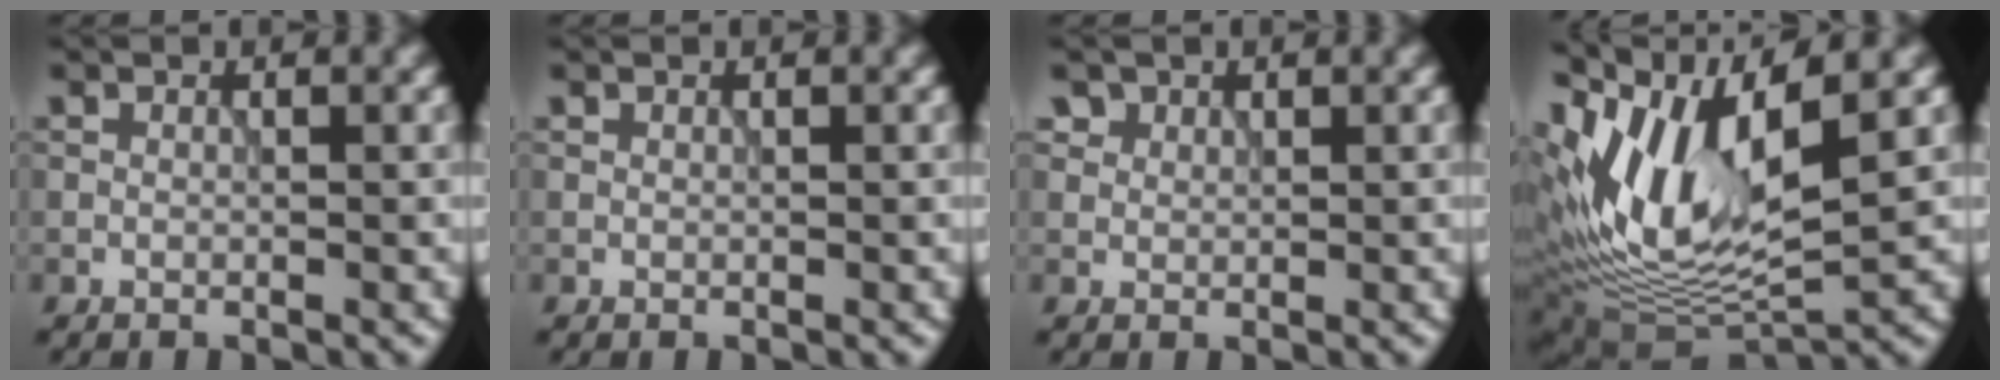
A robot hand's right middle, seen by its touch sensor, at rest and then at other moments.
{"total": 0.0}
{"total": 2.3, "force": [1.5, 1.6, 0.7], "torque": [-0.027, -0.009, 0.041]}
{"total": 10.8, "force": [3.0, 4.4, 9.4], "torque": [-0.188, 0.001, 0.053]}